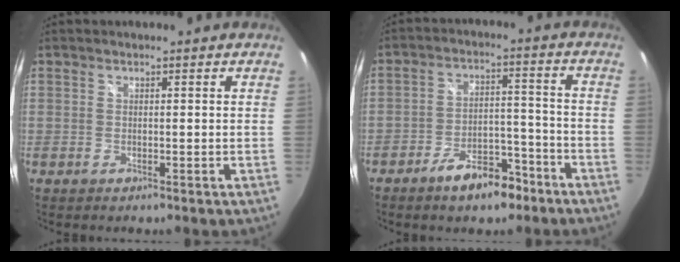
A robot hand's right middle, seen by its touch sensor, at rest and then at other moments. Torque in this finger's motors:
{"motor_torque": [1.04, -1.09, 0.50, 0.14]}